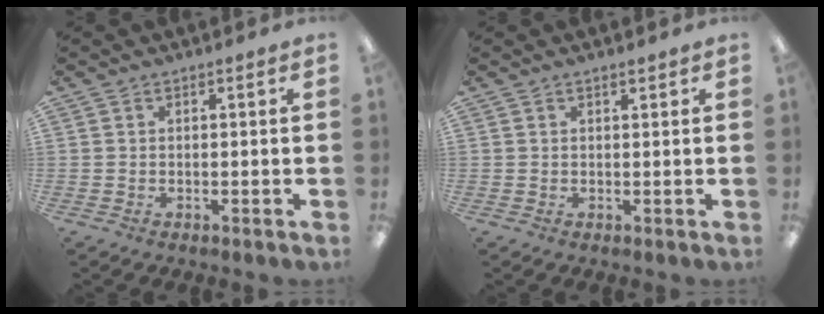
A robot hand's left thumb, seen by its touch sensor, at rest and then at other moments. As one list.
[{"total": 0.8, "force": [0.7, 0.1, 0.4], "torque": [-0.009, -0.001, 0.012]}]